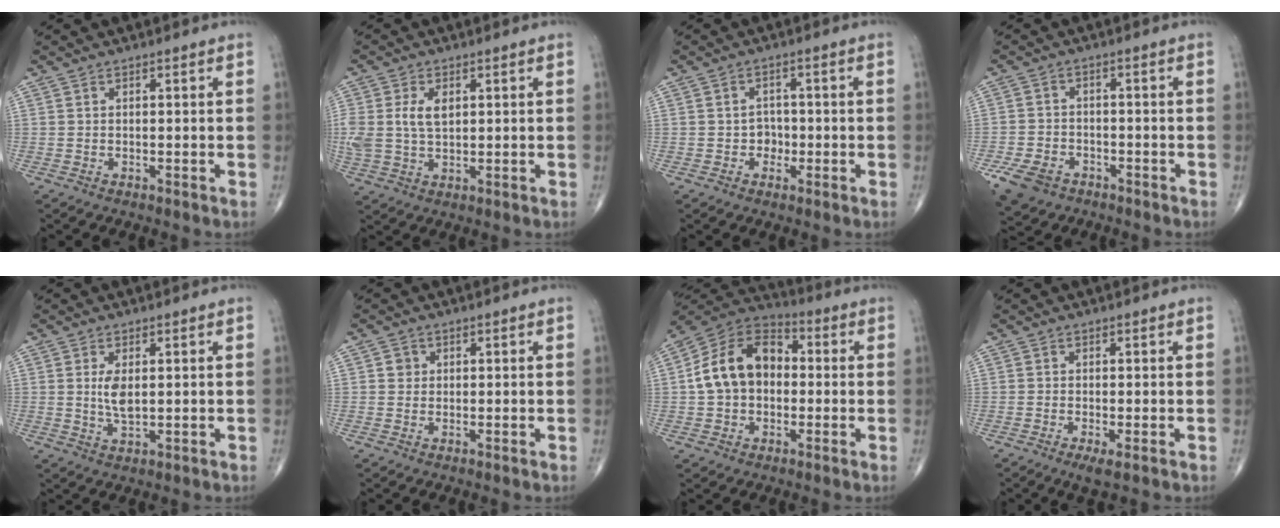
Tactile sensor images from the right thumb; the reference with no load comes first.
{"total": 7.2, "force": [1.5, 4.5, 5.5], "torque": [-0.119, 0.003, 0.036]}
{"total": 3.0, "force": [-0.8, 2.6, 1.2], "torque": [0.005, 0.010, -0.017]}
{"total": 7.7, "force": [-4.4, 5.4, 3.2], "torque": [-0.068, 0.020, -0.071]}
{"total": 4.2, "force": [0.7, 1.9, 3.7], "torque": [-0.069, -0.011, 0.018]}
{"total": 1.7, "force": [0.4, 1.6, 0.4], "torque": [0.001, 0.001, 0.003]}
{"total": 14.5, "force": [0.2, 10.5, 10.0], "torque": [-0.155, 0.036, -0.009]}
{"total": 2.3, "force": [-1.0, 0.4, 2.1], "torque": [-0.042, -0.009, -0.021]}